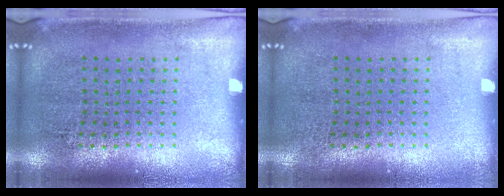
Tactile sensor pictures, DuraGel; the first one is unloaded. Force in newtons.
{"total": 0.0}